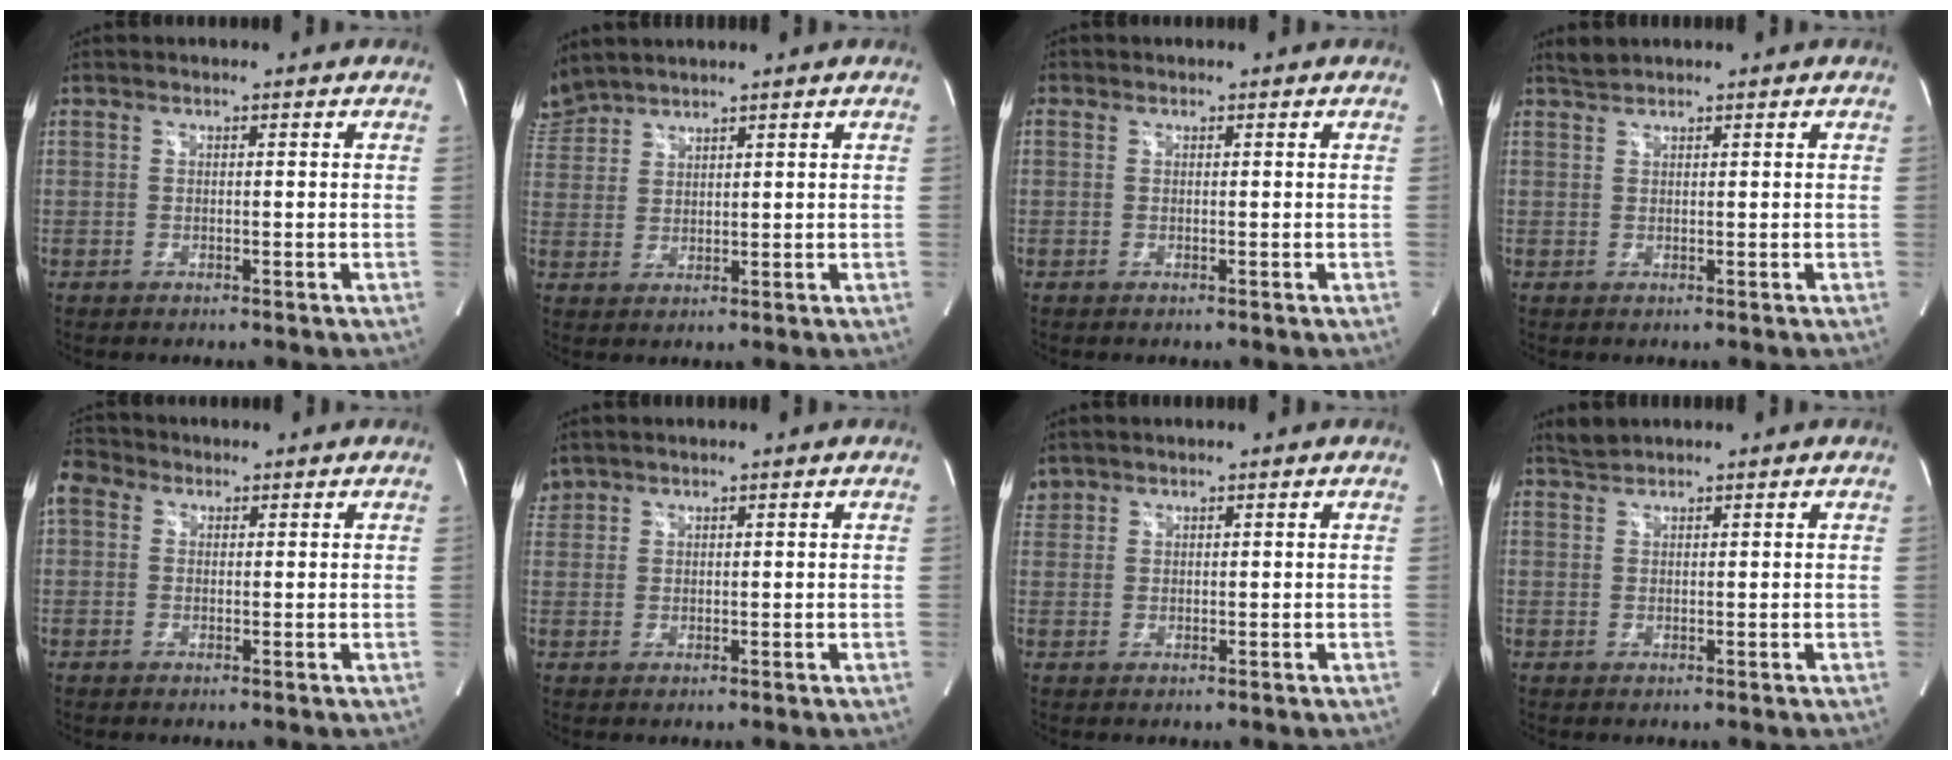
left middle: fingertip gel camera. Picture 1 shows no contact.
{"total": 4.9, "force": [4.9, 0.8, 0.3], "torque": [-0.020, 0.022, 0.103]}
{"total": 0.0}
{"total": 1.3, "force": [1.3, -0.1, 0.0], "torque": [-0.007, 0.005, 0.032]}
{"total": 4.7, "force": [2.1, 3.6, 2.2], "torque": [-0.057, 0.032, 0.042]}
{"total": 2.0, "force": [1.8, 0.8, -0.1], "torque": [0.000, 0.013, 0.037]}
{"total": 1.8, "force": [1.6, 0.8, -0.1], "torque": [0.000, 0.012, 0.032]}
{"total": 1.6, "force": [1.6, -0.1, -0.1], "torque": [-0.006, 0.006, 0.037]}